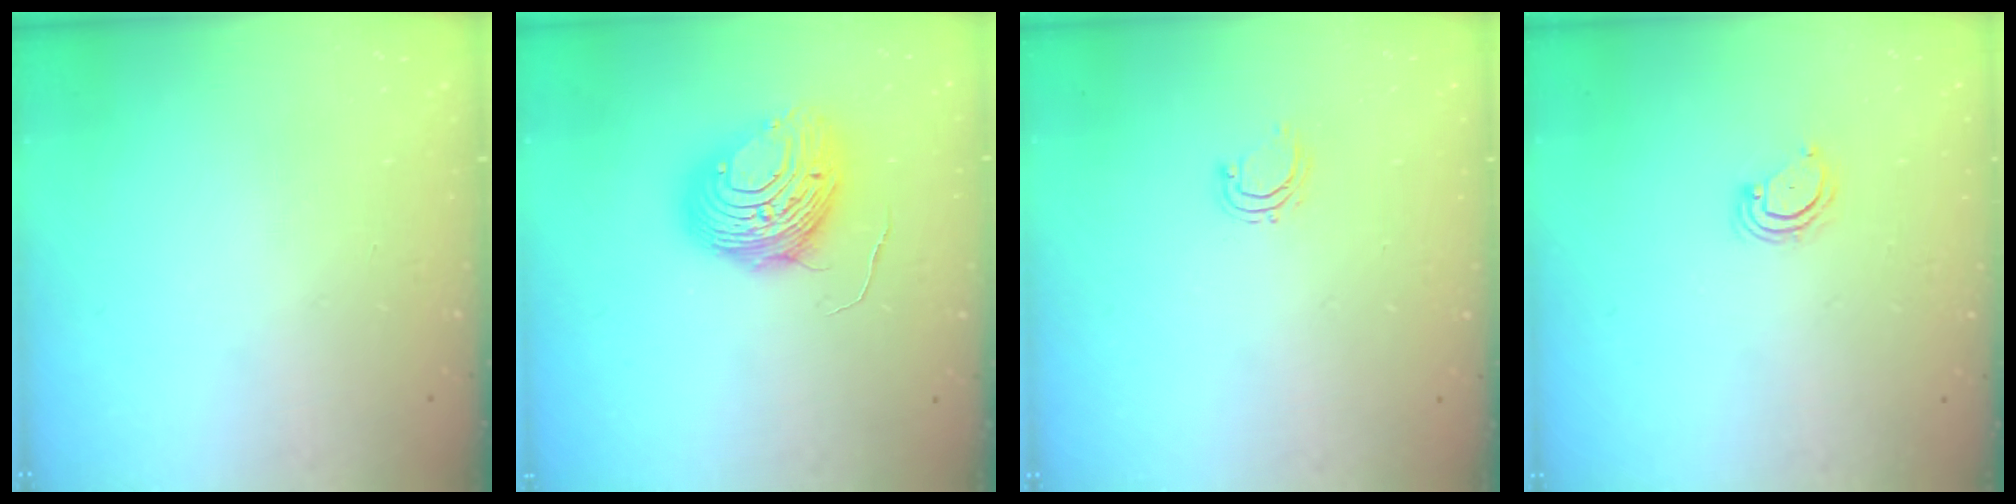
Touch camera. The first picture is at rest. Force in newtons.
{"total": 11.8, "press": 11.7, "slide": 1.2}
{"total": 5.2, "press": 5.1, "slide": 1.0}
{"total": 2.3, "press": 2.3, "slide": 0.2}